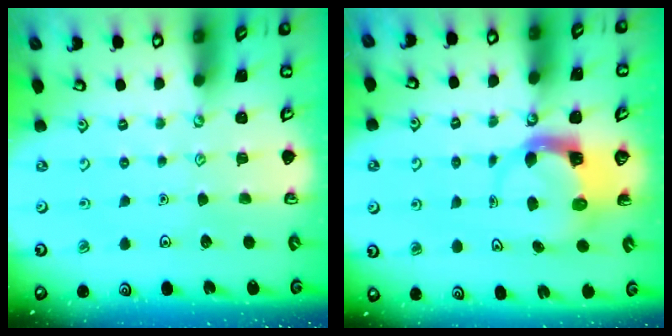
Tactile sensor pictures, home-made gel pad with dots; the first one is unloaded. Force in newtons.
{"total": 3.9, "press": 3.9, "slide": 0.5}